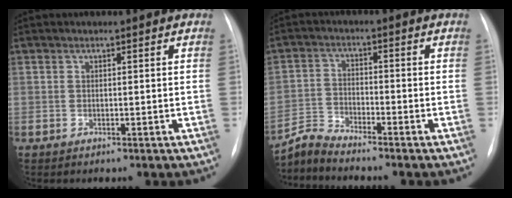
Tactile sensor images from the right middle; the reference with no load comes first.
{"total": 4.3, "force": [-4.1, -0.9, -0.5], "torque": [-0.001, -0.015, -0.083]}